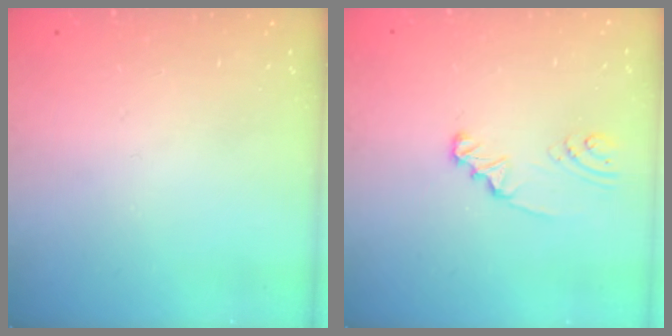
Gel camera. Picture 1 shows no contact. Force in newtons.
{"total": 2.3, "press": 2.3, "slide": 0.2}